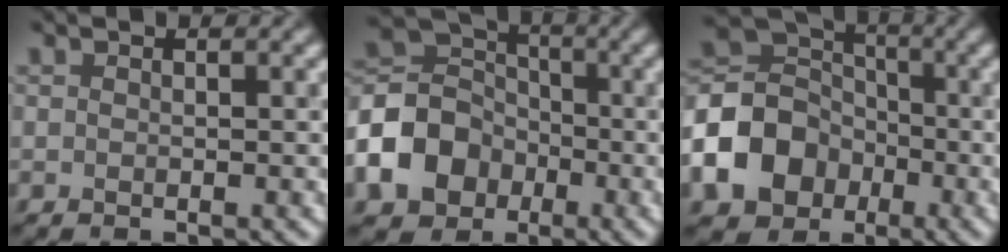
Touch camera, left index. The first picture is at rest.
{"total": 7.6, "force": [-3.3, 6.1, 3.1], "torque": [-0.065, 0.005, -0.078]}
{"total": 8.7, "force": [-3.6, 7.0, 3.8], "torque": [-0.083, 0.003, -0.082]}